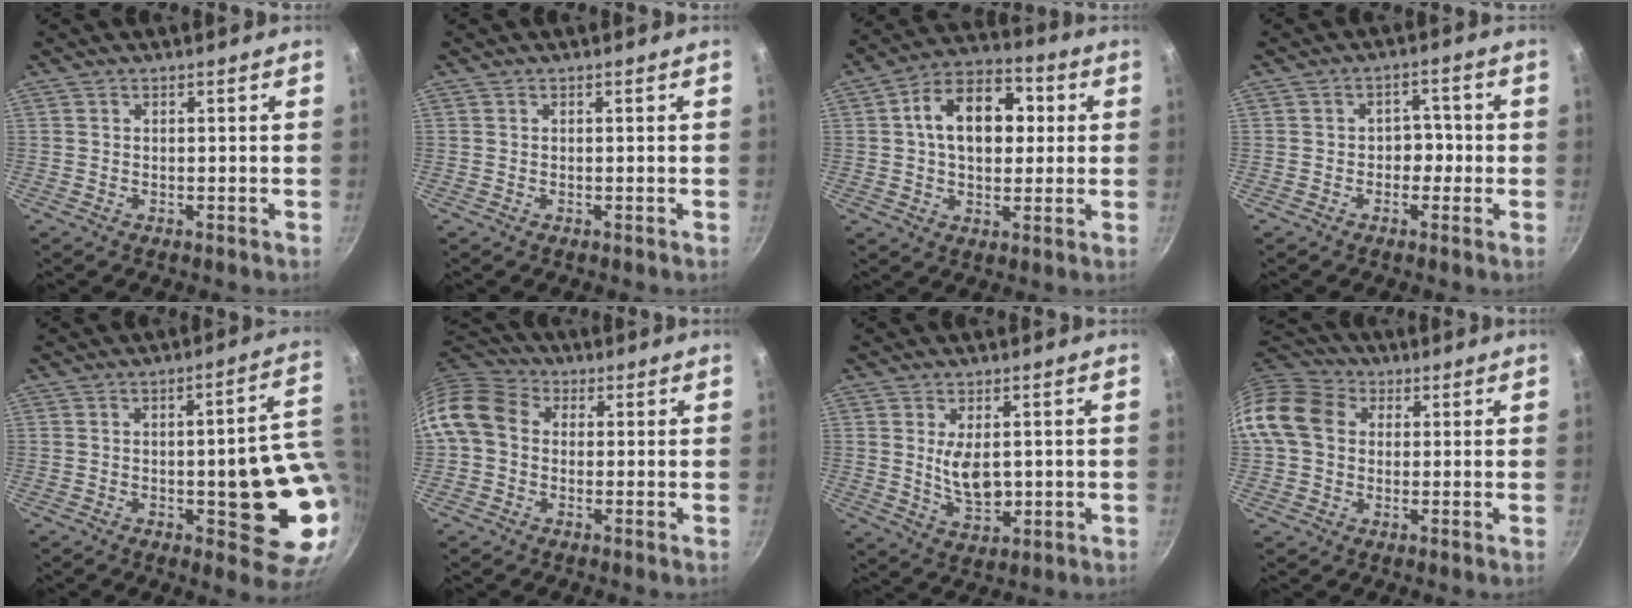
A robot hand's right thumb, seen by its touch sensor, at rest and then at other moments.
{"total": 0.0}
{"total": 15.0, "force": [2.4, 10.0, 10.9], "torque": [-0.129, 0.022, 0.022]}
{"total": 4.0, "force": [-0.9, 3.2, 2.2], "torque": [0.011, 0.016, -0.017]}
{"total": 17.1, "force": [-1.6, 5.6, 16.1], "torque": [-0.155, 0.004, -0.021]}
{"total": 10.4, "force": [0.4, 8.5, 6.0], "torque": [-0.091, 0.024, -0.013]}
{"total": 7.2, "force": [0.5, 4.2, 5.9], "torque": [-0.082, -0.016, 0.020]}
{"total": 12.4, "force": [1.8, 10.1, 7.0], "torque": [-0.113, 0.025, 0.016]}